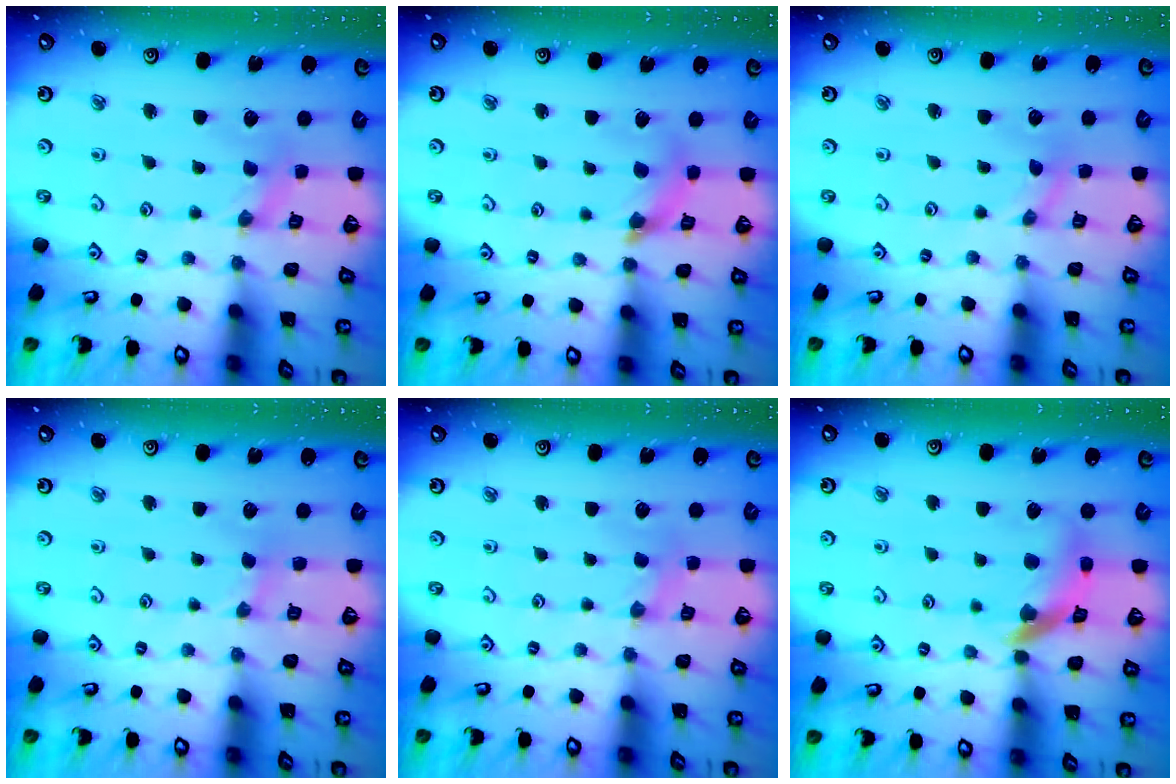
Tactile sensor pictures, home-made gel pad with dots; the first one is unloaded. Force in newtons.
{"total": 6.7, "press": 6.7, "slide": 0.7}
{"total": 0.0}
{"total": 1.3, "press": 1.2, "slide": 0.3}
{"total": 1.7, "press": 1.7, "slide": 0.3}
{"total": 12.9, "press": 12.8, "slide": 1.7}